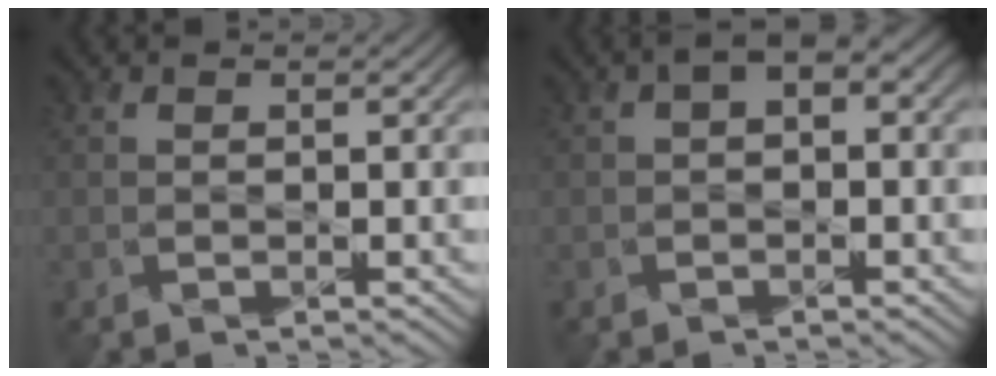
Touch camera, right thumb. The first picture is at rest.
{"total": 2.4, "force": [0.3, 1.1, 2.1], "torque": [-0.039, 0.009, 0.002]}